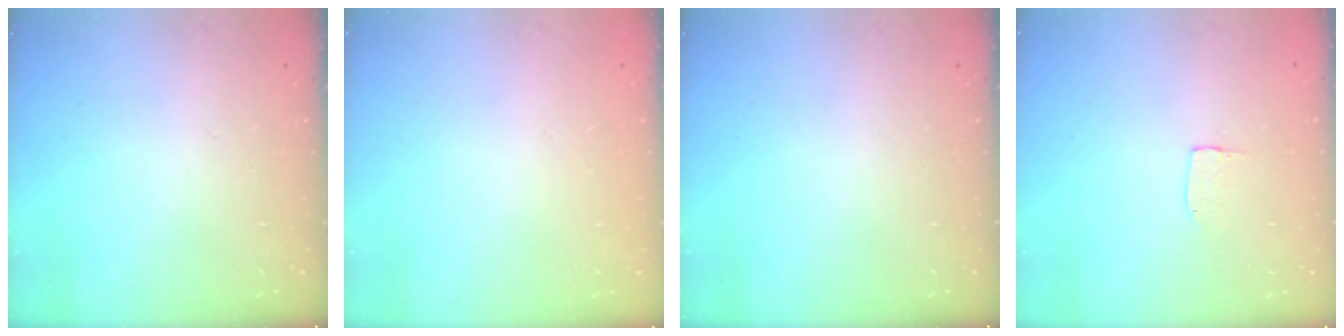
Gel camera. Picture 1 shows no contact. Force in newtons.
{"total": 0.0}
{"total": 0.0}
{"total": 3.9, "press": 3.9, "slide": 0.1}